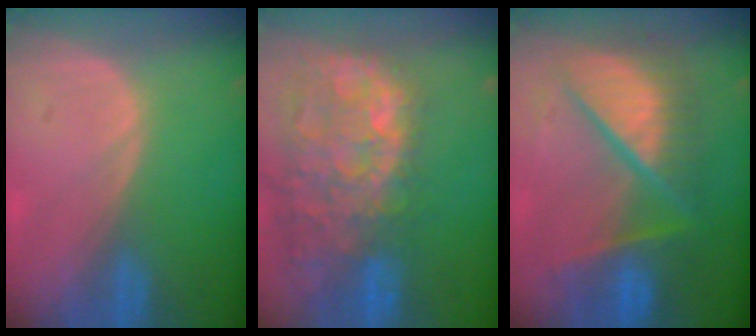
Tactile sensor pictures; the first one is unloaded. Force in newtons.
{"total": 14.9, "press": 12.0, "slide": 8.8}
{"total": 11.0, "press": 10.9, "slide": 1.1}